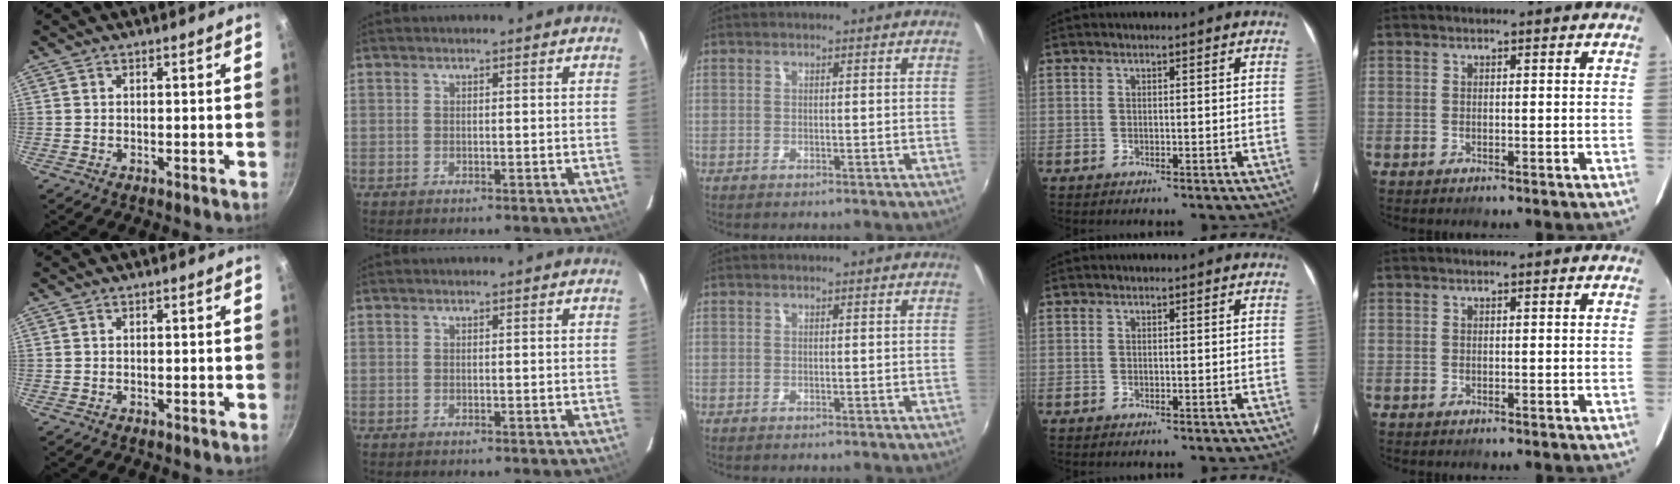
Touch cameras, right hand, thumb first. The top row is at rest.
{}